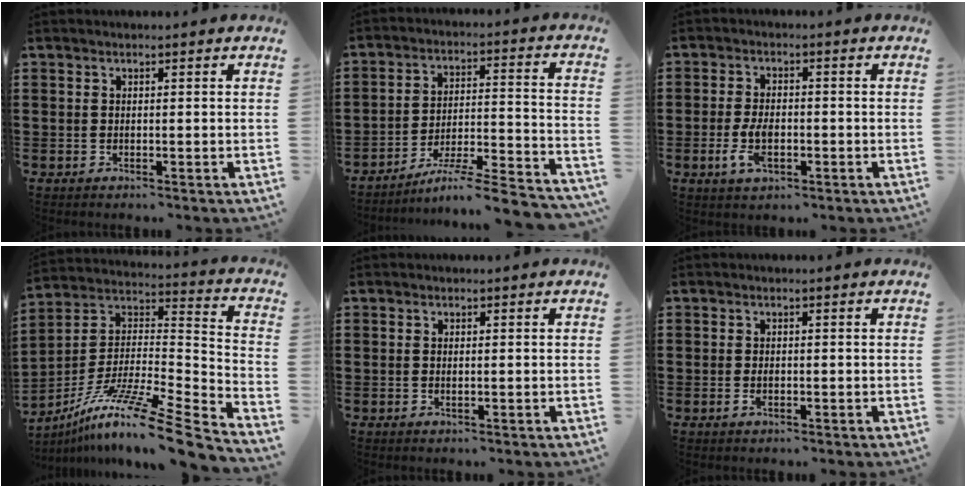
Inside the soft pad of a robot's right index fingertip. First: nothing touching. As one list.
[{"total": 7.3, "force": [-6.3, -0.1, 3.8], "torque": [-0.056, -0.005, -0.123]}, {"total": 4.7, "force": [-1.3, 2.4, 3.9], "torque": [-0.099, -0.007, -0.028]}, {"total": 12.9, "force": [-9.8, 0.5, 8.4], "torque": [-0.146, 0.012, -0.183]}, {"total": 0.7, "force": [-0.1, 0.2, 0.6], "torque": [-0.011, -0.001, -0.001]}, {"total": 1.1, "force": [-0.3, 0.5, 1.0], "torque": [-0.020, -0.003, -0.004]}]